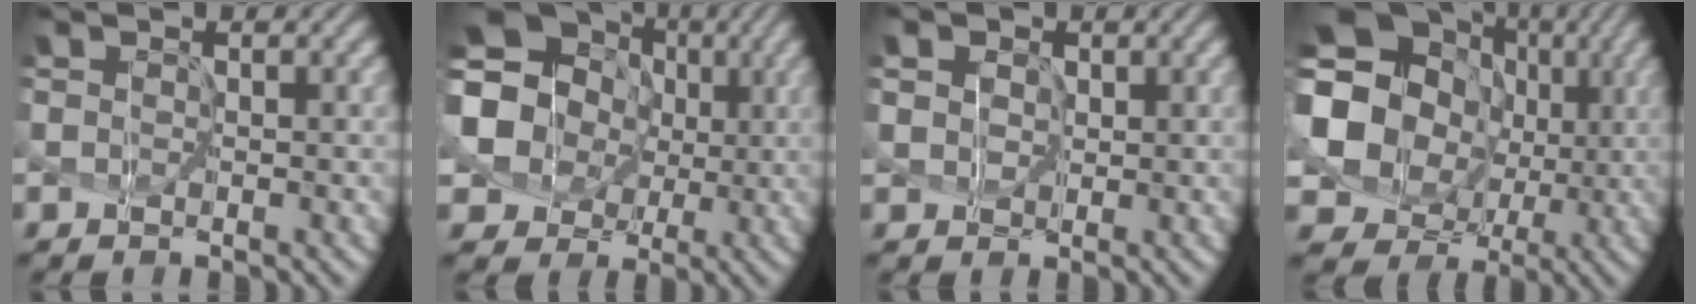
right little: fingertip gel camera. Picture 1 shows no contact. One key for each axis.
{"total": 10.4, "fx": 1.2, "fy": 9.0, "fz": 5.0, "tx": -0.117, "ty": 0.007, "tz": 0.006}
{"total": 4.8, "fx": 2.3, "fy": 3.4, "fz": 2.4, "tx": -0.050, "ty": 0.023, "tz": 0.022}
{"total": 10.5, "fx": 1.0, "fy": 8.7, "fz": 5.9, "tx": -0.125, "ty": -0.016, "tz": 0.019}